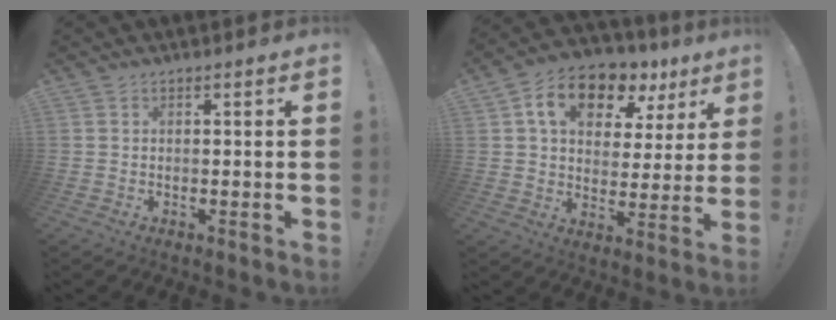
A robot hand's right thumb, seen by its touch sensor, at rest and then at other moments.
{"total": 14.6, "force": [7.7, 9.0, 8.5], "torque": [-0.135, -0.033, 0.136]}